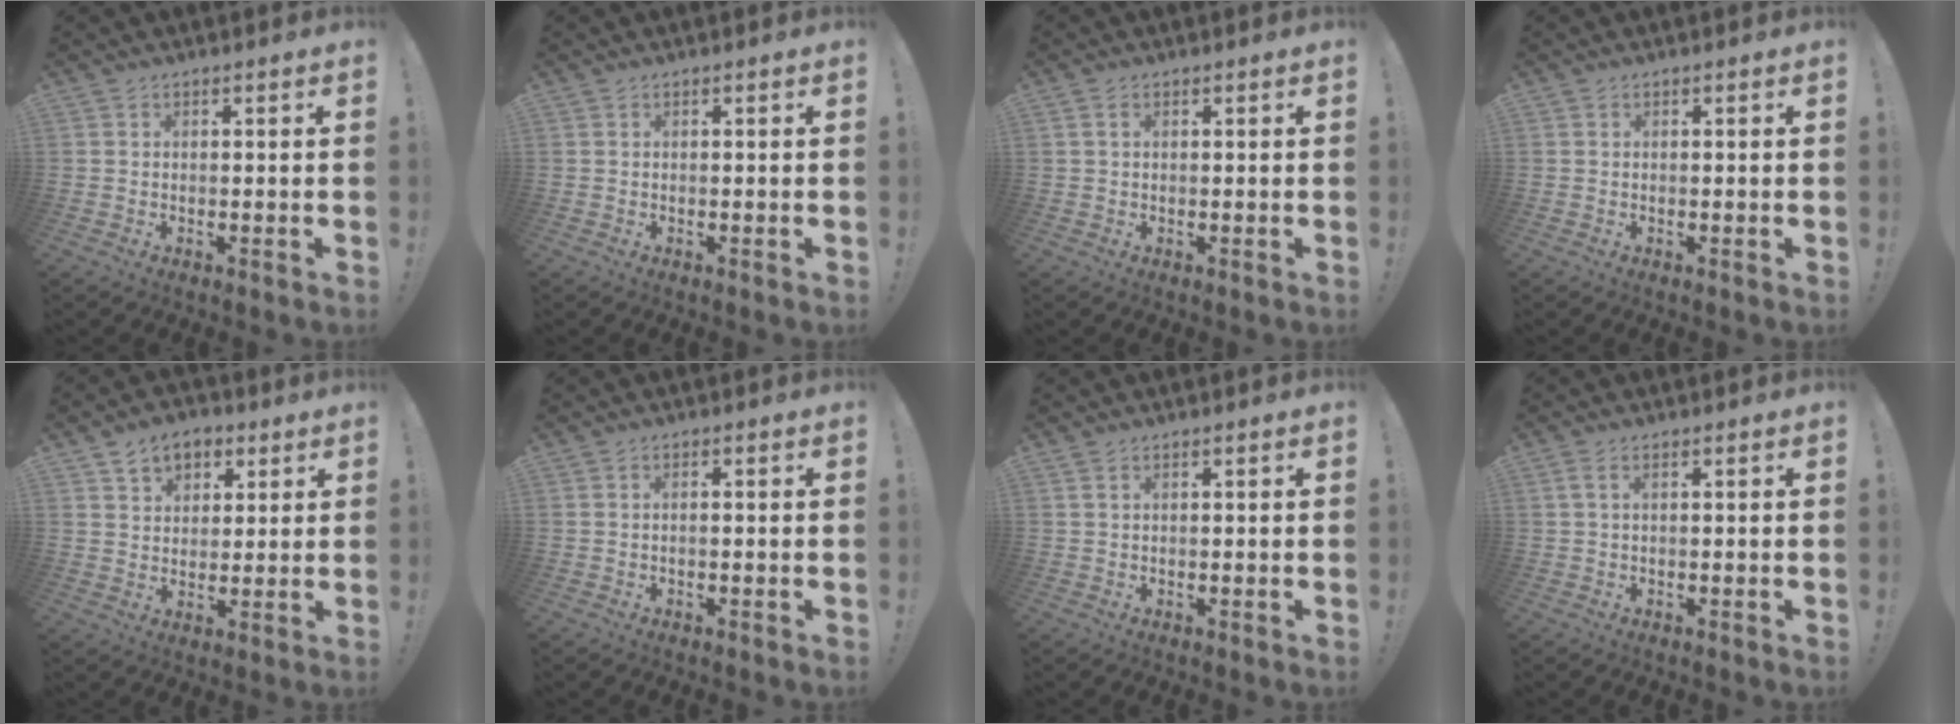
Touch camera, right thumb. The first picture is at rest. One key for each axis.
{"total": 0.0}
{"total": 1.3, "fx": 0.5, "fy": 0.9, "fz": 0.8, "tx": -0.016, "ty": 0.002, "tz": 0.009}
{"total": 0.0}
{"total": 7.9, "fx": 4.1, "fy": 6.0, "fz": 3.0, "tx": -0.040, "ty": -0.019, "tz": 0.078}
{"total": 0.8, "fx": -0.5, "fy": 0.0, "fz": 0.7, "tx": -0.013, "ty": -0.001, "tz": -0.008}
{"total": 1.2, "fx": 0.8, "fy": 0.2, "fz": 0.8, "tx": -0.017, "ty": 0.000, "tz": 0.015}
{"total": 2.0, "fx": 0.7, "fy": 0.5, "fz": 1.8, "tx": -0.043, "ty": 0.004, "tz": 0.014}